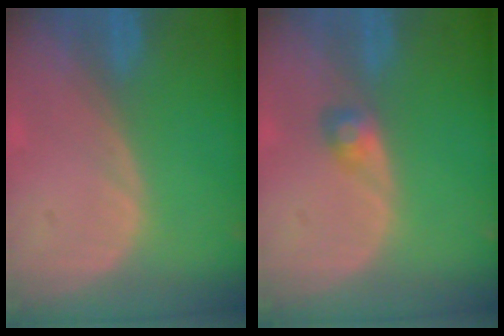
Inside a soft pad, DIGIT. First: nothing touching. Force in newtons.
{"total": 2.1, "press": 2.1, "slide": 0.2}